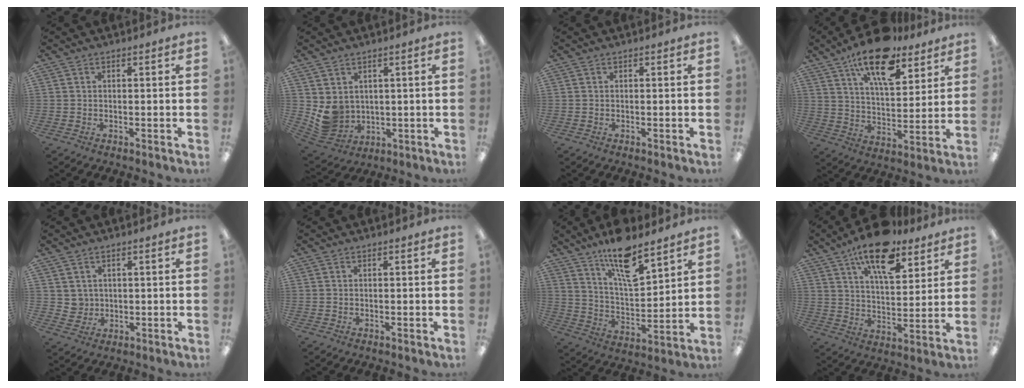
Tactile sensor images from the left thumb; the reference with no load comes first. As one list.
[{"total": 6.3, "force": [2.4, 5.6, 1.8], "torque": [-0.064, -0.015, 0.056]}, {"total": 0.0}, {"total": 17.7, "force": [12.3, 7.3, 10.5], "torque": [-0.170, -0.062, 0.207]}, {"total": 3.0, "force": [1.7, 2.5, -0.1], "torque": [-0.008, -0.001, 0.031]}, {"total": 0.0}, {"total": 14.5, "force": [10.8, 4.8, 8.4], "torque": [-0.142, -0.060, 0.186]}, {"total": 16.0, "force": [11.1, 6.6, 9.5], "torque": [-0.155, -0.052, 0.188]}]